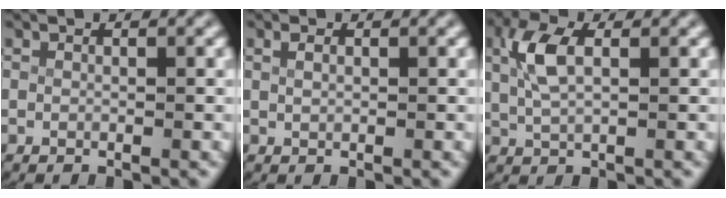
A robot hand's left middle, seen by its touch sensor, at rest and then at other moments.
{"total": 0.5, "force": [0.3, 0.1, 0.4], "torque": [-0.013, -0.005, 0.012]}
{"total": 3.5, "force": [0.9, 1.5, 3.0], "torque": [-0.075, 0.001, 0.021]}